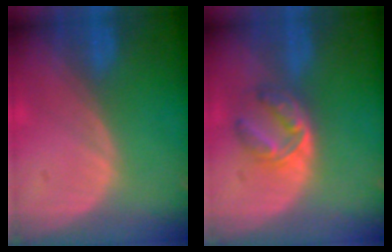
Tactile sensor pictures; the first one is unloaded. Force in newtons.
{"total": 5.3, "press": 5.1, "slide": 1.3}